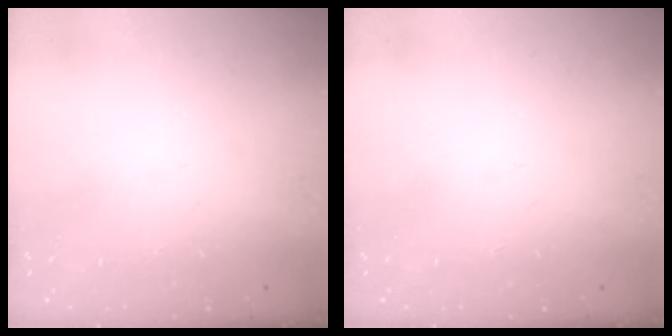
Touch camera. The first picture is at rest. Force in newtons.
{"total": 0.0}